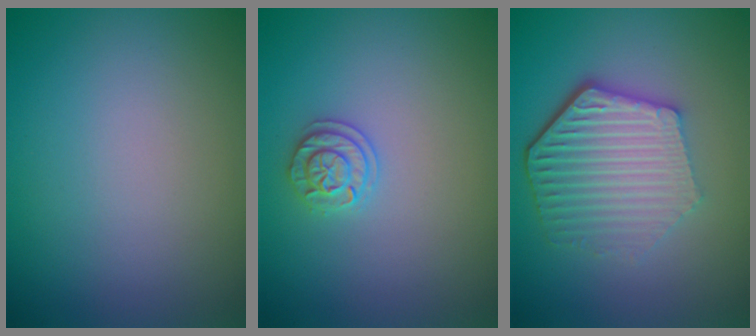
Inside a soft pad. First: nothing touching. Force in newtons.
{"total": 1.8, "press": 1.8, "slide": 0.5}
{"total": 6.1, "press": 4.6, "slide": 4.0}